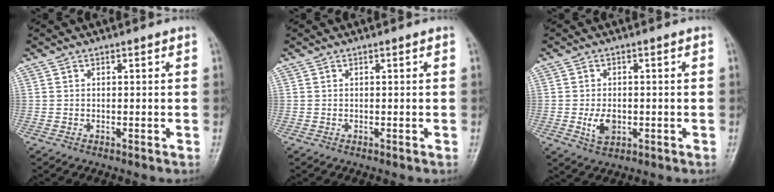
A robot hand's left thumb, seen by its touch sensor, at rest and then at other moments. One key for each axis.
{"total": 0.0}
{"total": 4.3, "fx": -0.7, "fy": 2.8, "fz": 3.2, "tx": -0.054, "ty": -0.004, "tz": -0.007}